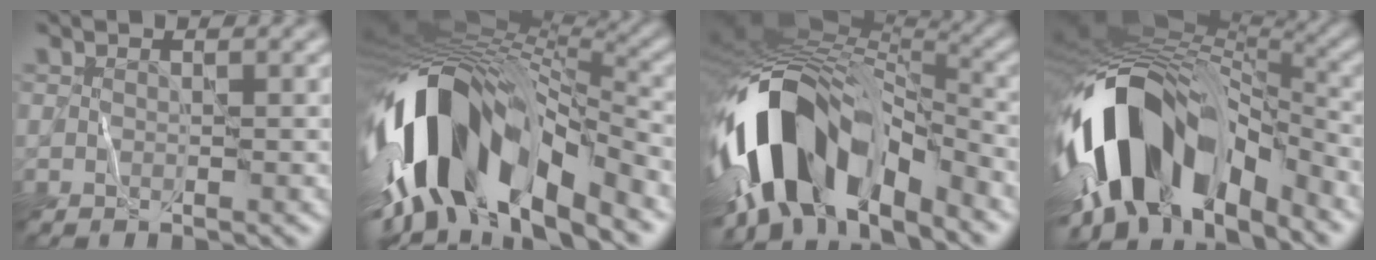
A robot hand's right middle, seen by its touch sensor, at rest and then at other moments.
{"total": 15.1, "force": [-5.1, 7.0, 12.4], "torque": [-0.222, 0.004, -0.089]}
{"total": 14.5, "force": [-6.4, 7.6, 10.5], "torque": [-0.196, 0.013, -0.118]}
{"total": 16.1, "force": [-6.3, 8.8, 11.9], "torque": [-0.213, -0.005, -0.104]}